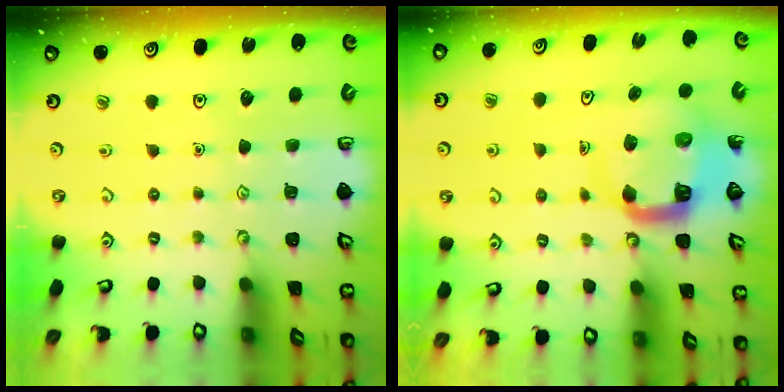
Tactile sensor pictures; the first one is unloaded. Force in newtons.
{"total": 8.8, "press": 8.7, "slide": 1.1}